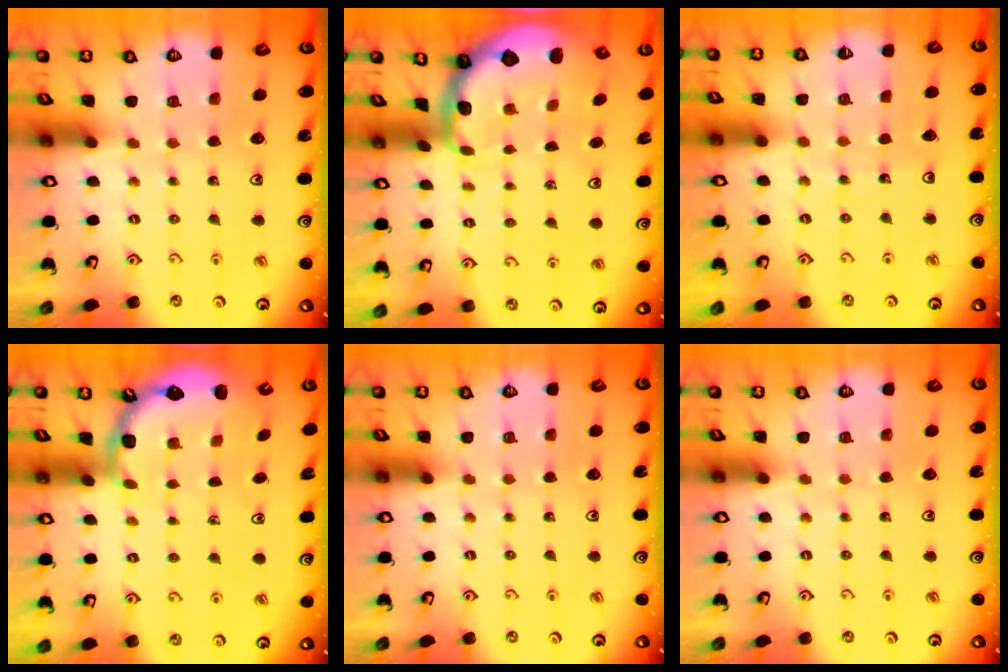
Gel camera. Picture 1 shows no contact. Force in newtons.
{"total": 1.5, "press": 1.5, "slide": 0.4}
{"total": 2.9, "press": 2.9, "slide": 0.4}
{"total": 2.5, "press": 2.1, "slide": 1.4}
{"total": 0.0}
{"total": 0.0}